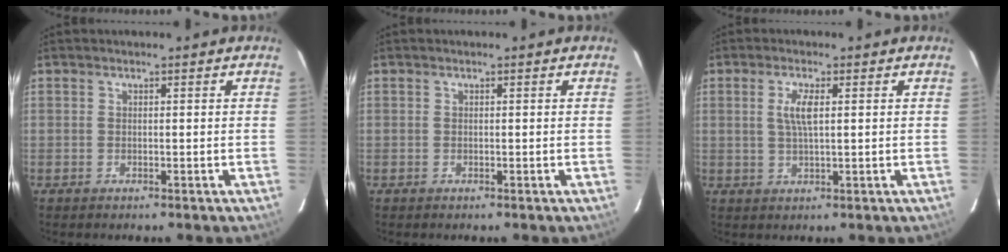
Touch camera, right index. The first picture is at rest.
{"total": 0.0}
{"total": 3.7, "force": [0.8, 0.8, 3.5], "torque": [-0.069, 0.000, 0.016]}